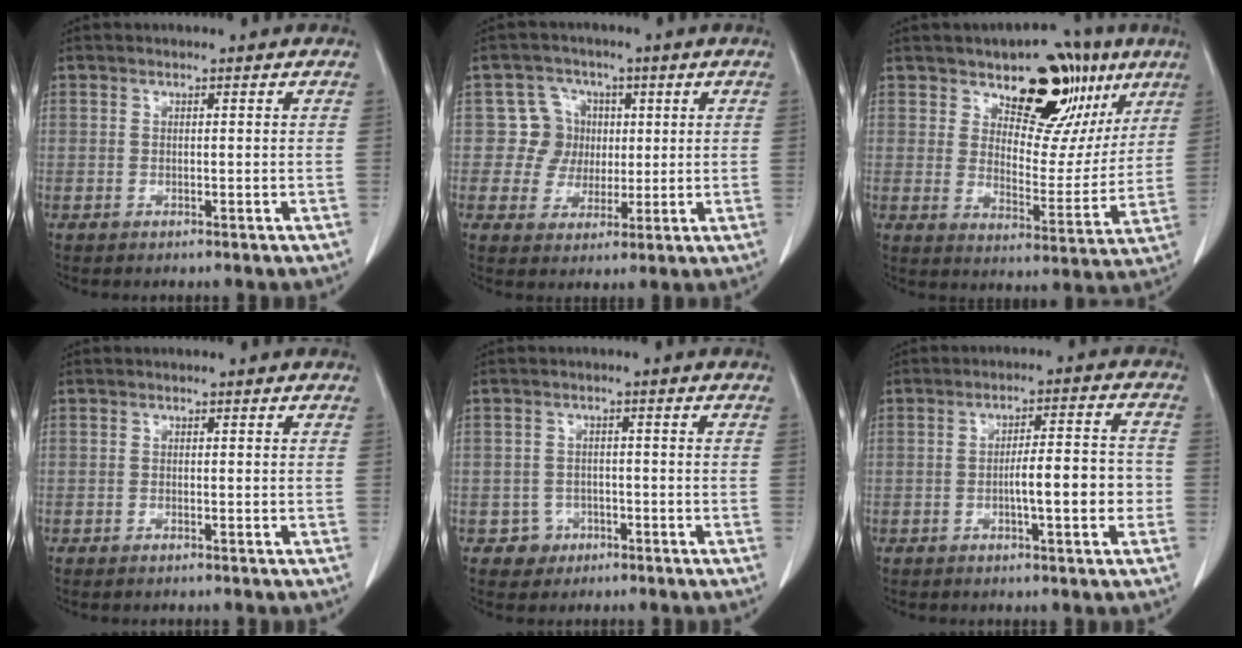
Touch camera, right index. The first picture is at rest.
{"total": 6.1, "force": [1.0, 6.0, 0.4], "torque": [0.004, 0.019, 0.019]}
{"total": 15.0, "force": [8.9, 7.9, 9.2], "torque": [-0.095, 0.004, 0.135]}
{"total": 0.7, "force": [-0.5, 0.1, 0.4], "torque": [-0.013, -0.001, -0.007]}
{"total": 3.3, "force": [-1.5, 2.9, -0.2], "torque": [0.012, 0.017, -0.021]}
{"total": 7.7, "force": [-1.9, 1.2, 7.4], "torque": [-0.118, 0.018, -0.028]}